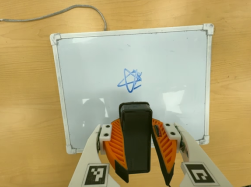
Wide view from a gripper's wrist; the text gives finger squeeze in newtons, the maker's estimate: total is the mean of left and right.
{"total": 9.6, "left": 9.3, "right": 9.8}